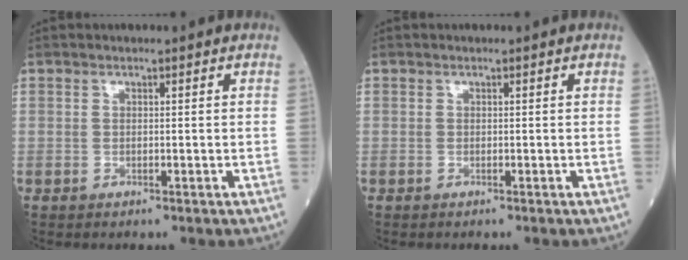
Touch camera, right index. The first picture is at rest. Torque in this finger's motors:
{"motor_torque": [0.04, 0.00, 0.03, 0.01]}